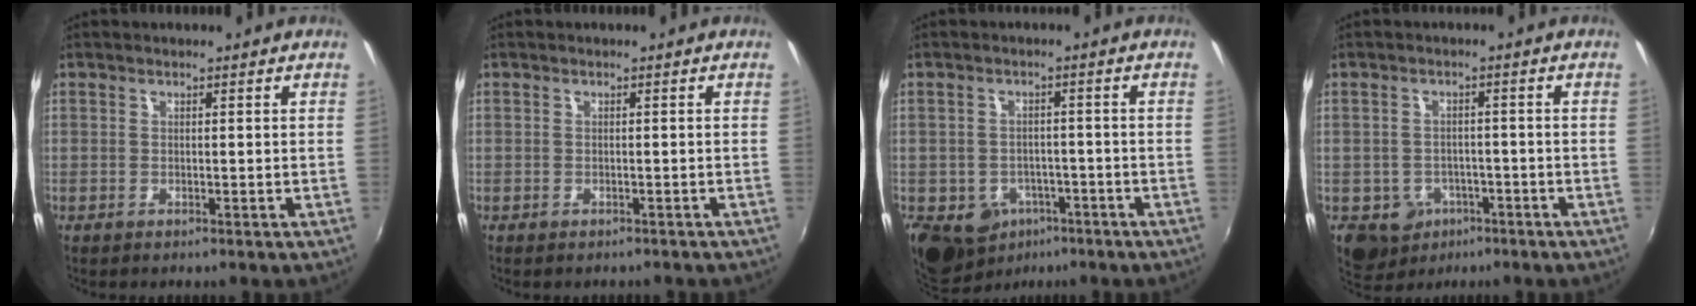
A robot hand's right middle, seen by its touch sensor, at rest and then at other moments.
{"total": 1.4, "force": [-1.2, 0.5, 0.5], "torque": [-0.012, -0.005, -0.014]}
{"total": 14.3, "force": [-7.3, 10.8, 5.8], "torque": [-0.169, -0.009, -0.097]}
{"total": 7.3, "force": [-3.5, 6.0, 2.0], "torque": [-0.055, 0.003, -0.039]}